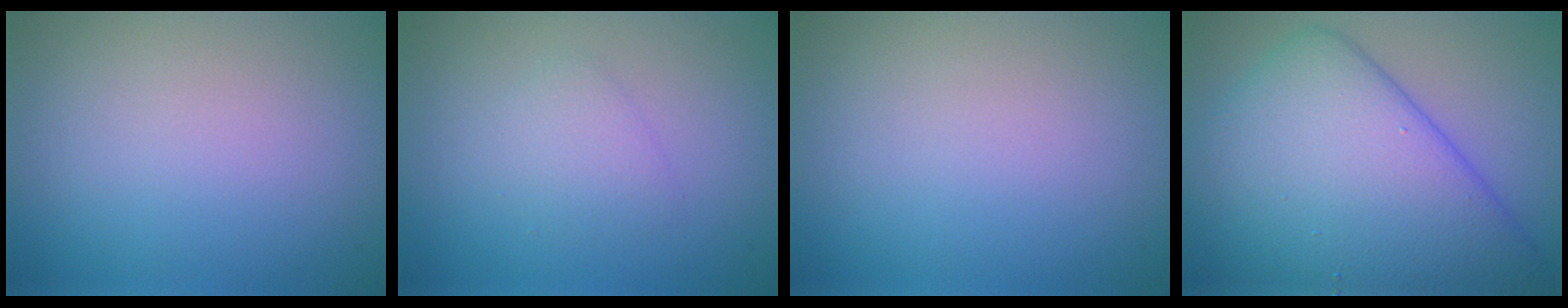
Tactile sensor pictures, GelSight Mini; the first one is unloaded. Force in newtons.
{"total": 1.6, "press": 1.6, "slide": 0.1}
{"total": 0.0}
{"total": 11.6, "press": 11.6, "slide": 0.3}